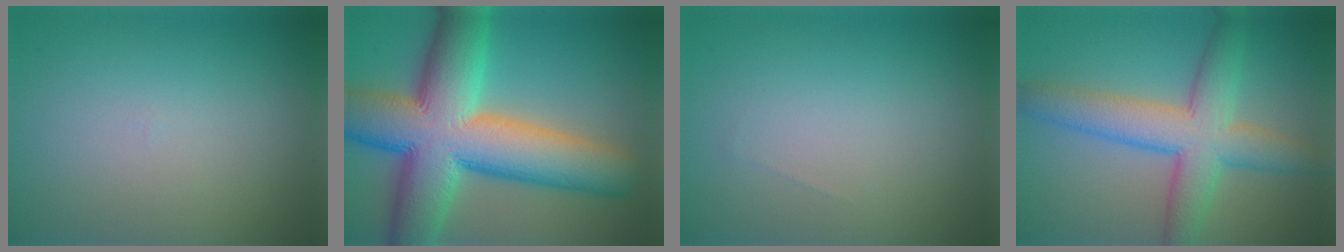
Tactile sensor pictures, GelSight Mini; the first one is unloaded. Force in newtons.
{"total": 15.8, "press": 15.8, "slide": 0.6}
{"total": 0.0}
{"total": 7.4, "press": 7.3, "slide": 0.4}